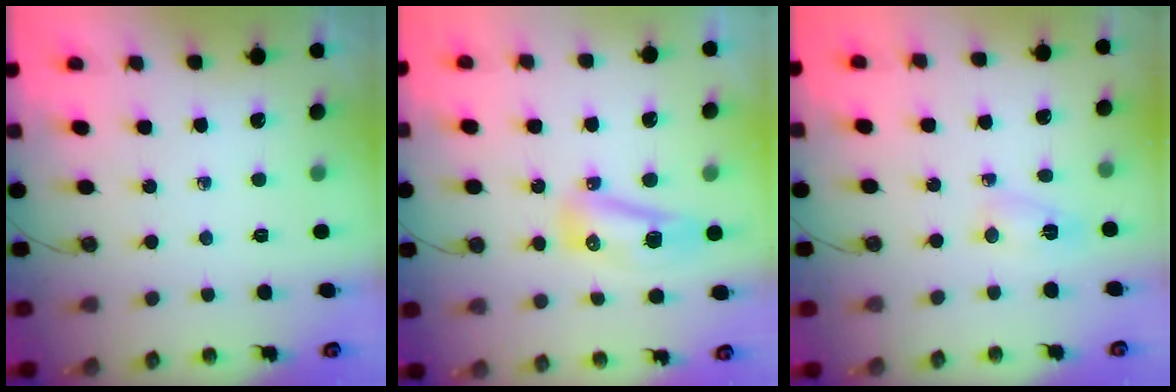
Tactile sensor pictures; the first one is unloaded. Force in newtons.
{"total": 8.5, "press": 8.3, "slide": 1.9}
{"total": 3.2, "press": 3.2, "slide": 0.4}